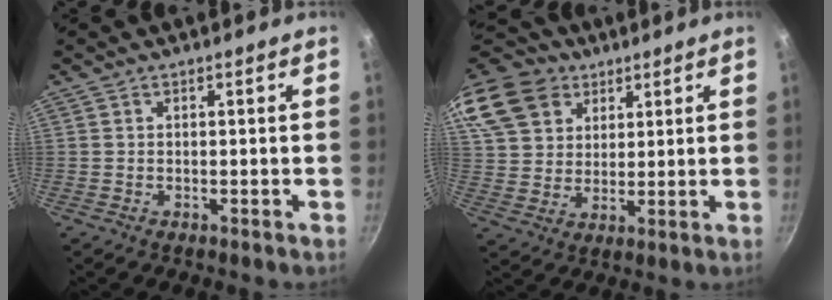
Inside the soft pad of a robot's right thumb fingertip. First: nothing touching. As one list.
[{"total": 18.2, "force": [10.9, 13.0, 6.6], "torque": [-0.141, -0.002, 0.209]}]